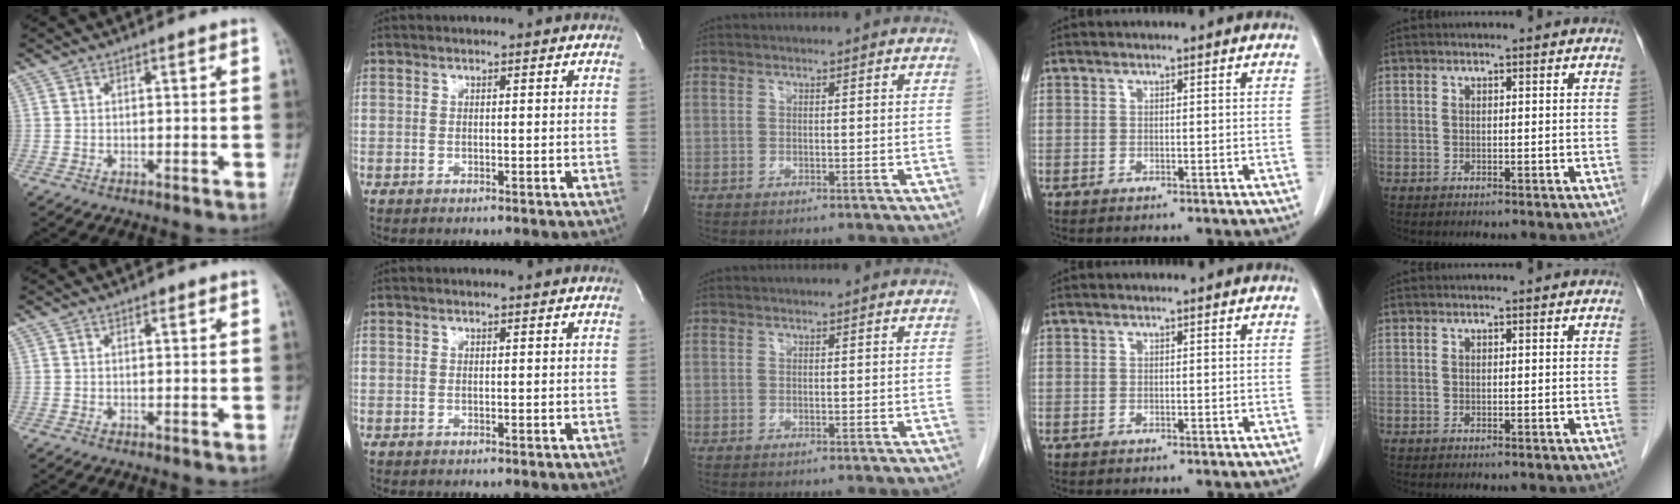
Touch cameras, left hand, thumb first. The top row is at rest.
{"thumb": {"total": 0.9, "force": [0.4, 0.5, 0.6], "torque": [-0.005, 0.001, 0.004]}}